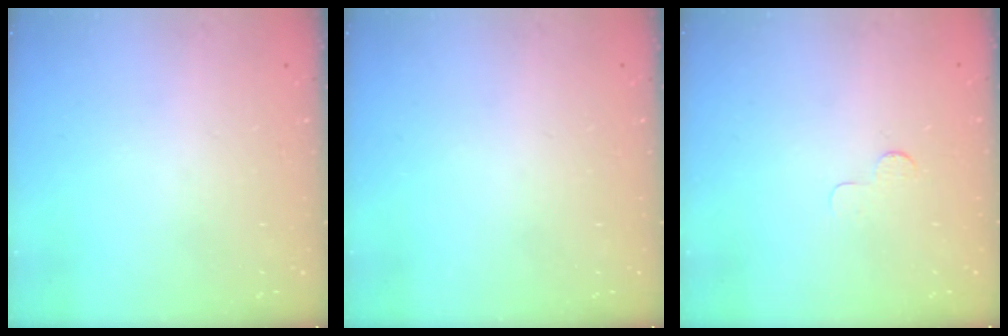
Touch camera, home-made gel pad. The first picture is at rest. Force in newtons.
{"total": 0.0}
{"total": 3.0, "press": 2.9, "slide": 0.3}